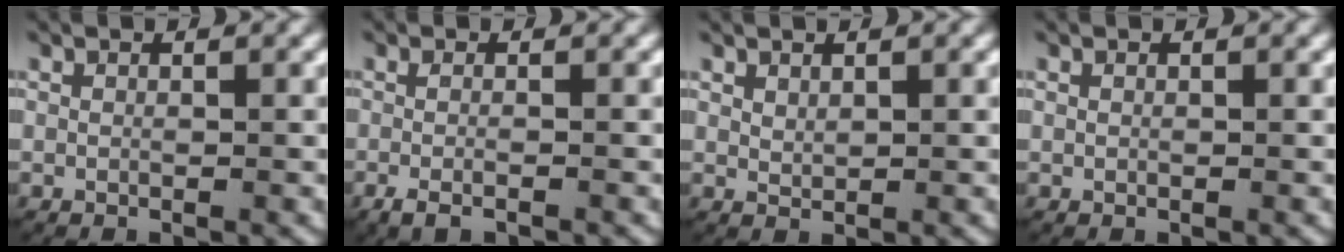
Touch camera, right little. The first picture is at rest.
{"total": 2.0, "force": [-1.4, 0.4, 1.3], "torque": [-0.035, -0.006, -0.021]}
{"total": 1.0, "force": [0.8, 0.5, 0.3], "torque": [-0.007, -0.003, 0.021]}
{"total": 0.0}